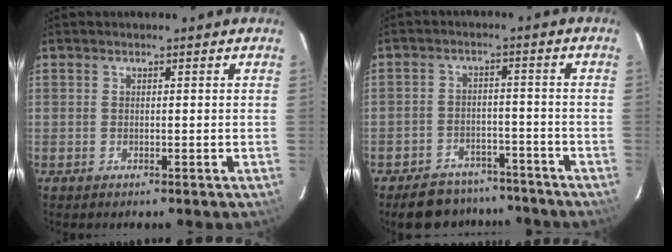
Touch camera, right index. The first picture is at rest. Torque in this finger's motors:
{"motor_torque": [0.75, -0.70, 0.16, 0.01]}